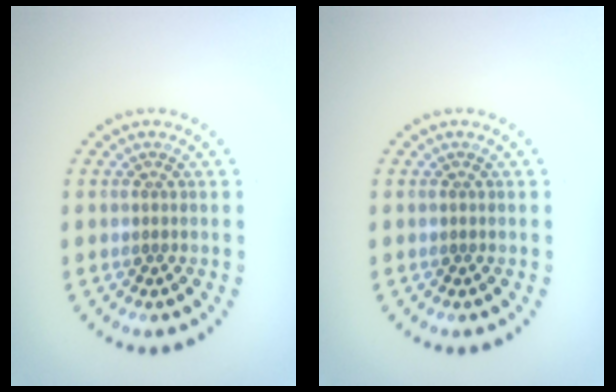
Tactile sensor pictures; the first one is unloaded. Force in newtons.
{"total": 0.0}